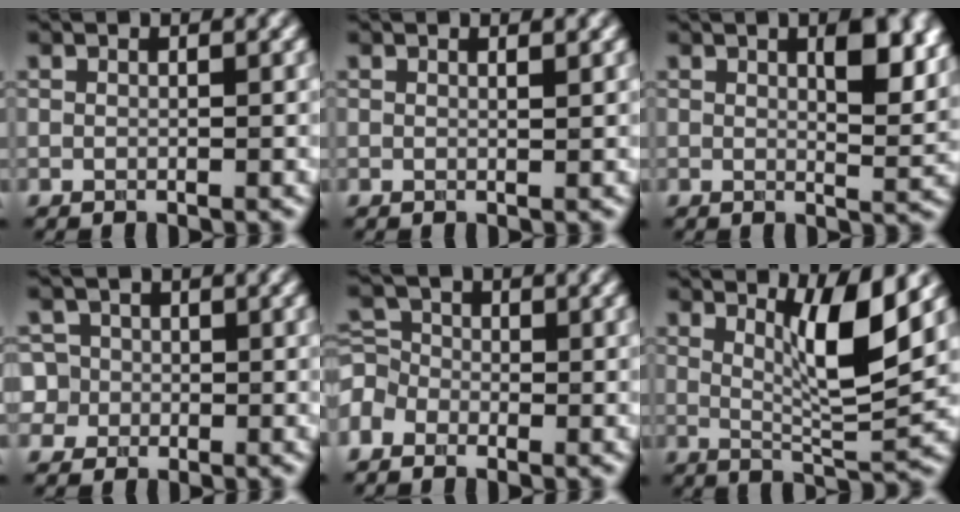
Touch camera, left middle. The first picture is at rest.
{"total": 0.8, "force": [0.5, 0.3, 0.5], "torque": [0.000, 0.004, 0.006]}
{"total": 4.5, "force": [1.7, 1.5, 3.9], "torque": [-0.057, -0.003, 0.034]}
{"total": 3.6, "force": [0.0, 3.5, 1.0], "torque": [0.003, 0.030, -0.013]}
{"total": 3.5, "force": [-2.1, 2.4, 1.3], "torque": [-0.029, 0.008, -0.041]}
{"total": 5.7, "force": [2.1, 1.0, 5.2], "torque": [-0.083, -0.010, 0.045]}